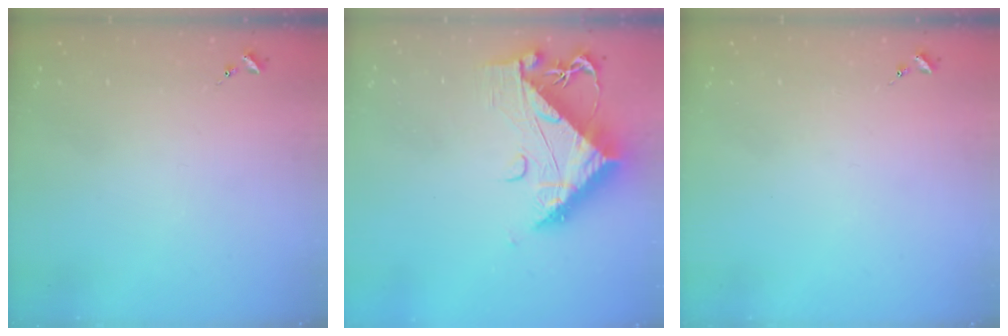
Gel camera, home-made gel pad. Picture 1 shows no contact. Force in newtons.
{"total": 13.0, "press": 12.9, "slide": 1.3}
{"total": 0.0}